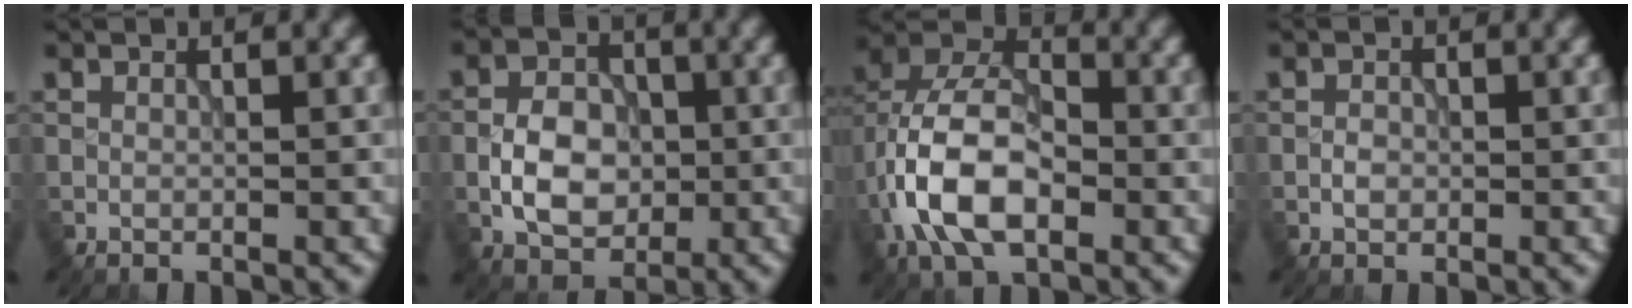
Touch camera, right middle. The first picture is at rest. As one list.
[{"total": 5.3, "force": [-1.0, 3.8, 3.6], "torque": [-0.060, 0.001, -0.019]}, {"total": 9.2, "force": [-2.4, 5.4, 7.0], "torque": [-0.142, 0.013, -0.057]}, {"total": 1.1, "force": [-0.3, 0.8, 0.7], "torque": [-0.012, 0.001, -0.009]}]